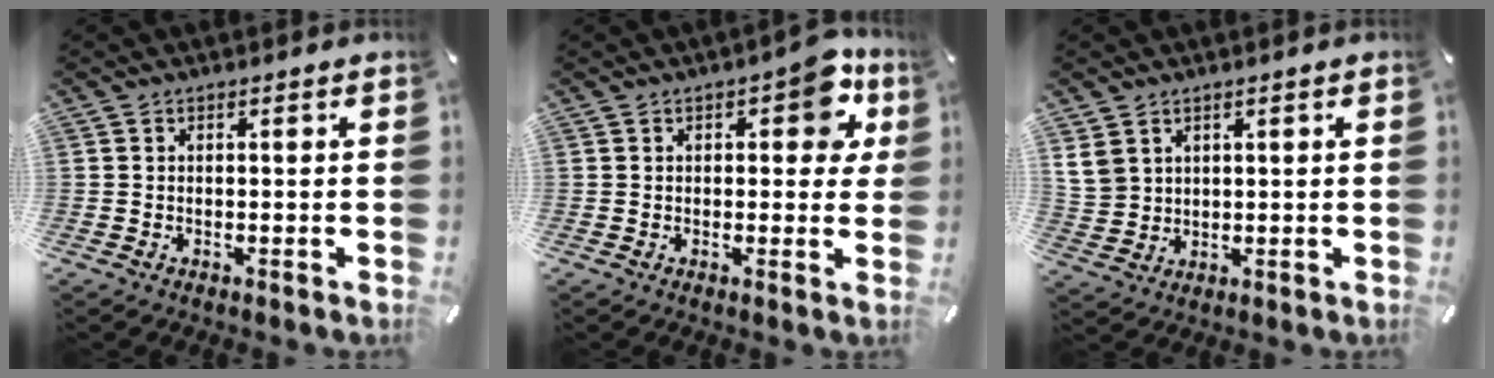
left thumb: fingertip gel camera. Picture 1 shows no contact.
{"total": 8.7, "force": [3.4, 4.6, 6.5], "torque": [-0.070, -0.009, 0.050]}
{"total": 5.4, "force": [2.8, 4.5, 1.4], "torque": [-0.046, 0.000, 0.055]}